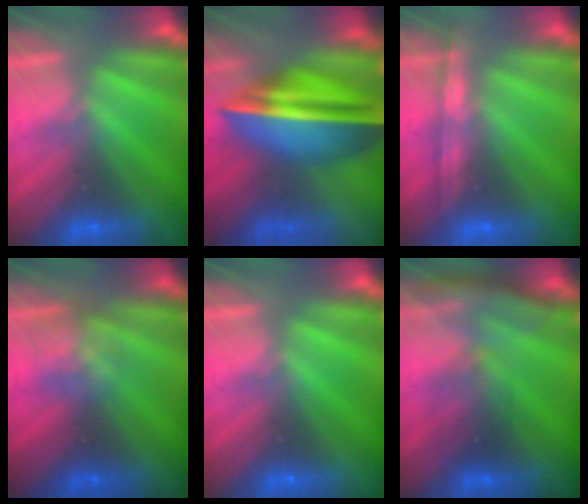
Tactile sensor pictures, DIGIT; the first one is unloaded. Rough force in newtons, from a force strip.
{"total": 5.8}
{"total": 1.2}
{"total": 2.8}
{"total": 0.0}
{"total": 2.8}